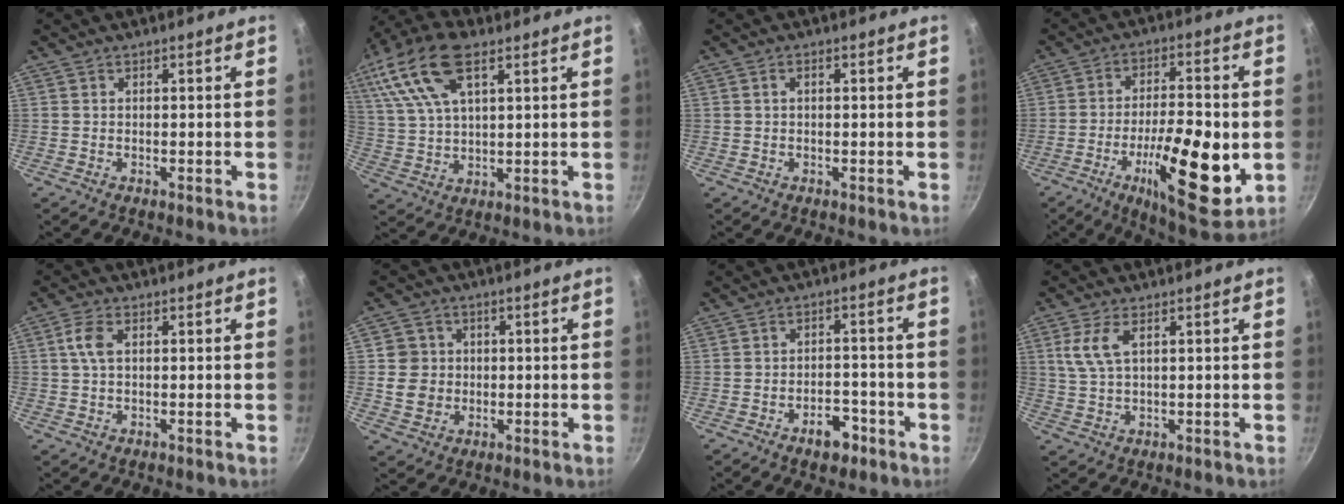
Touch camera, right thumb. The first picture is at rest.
{"total": 19.1, "force": [9.6, 9.7, 13.4], "torque": [-0.283, 0.015, 0.184]}
{"total": 1.3, "force": [0.3, 0.6, 1.1], "torque": [-0.020, 0.005, 0.007]}
{"total": 19.7, "force": [-4.9, 6.5, 18.0], "torque": [-0.264, 0.001, -0.076]}
{"total": 3.8, "force": [0.8, 2.0, 3.1], "torque": [-0.068, 0.008, 0.013]}
{"total": 6.3, "force": [0.1, 6.0, 1.6], "torque": [0.001, 0.006, 0.000]}
{"total": 5.5, "force": [-3.2, 3.2, 3.2], "torque": [-0.024, 0.025, -0.044]}
{"total": 5.5, "force": [1.9, 2.3, 4.6], "torque": [-0.100, 0.000, 0.041]}